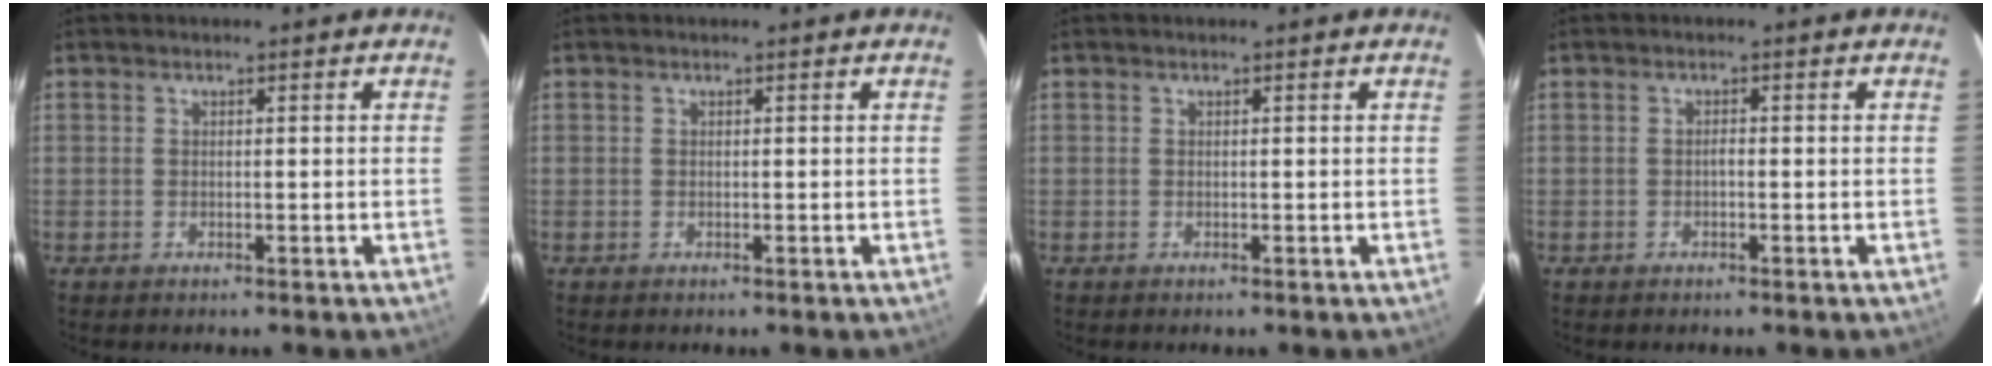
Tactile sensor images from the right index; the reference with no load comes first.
{"total": 0.0}
{"total": 0.0}
{"total": 0.7, "force": [-0.4, 0.3, 0.5], "torque": [-0.006, 0.006, -0.007]}